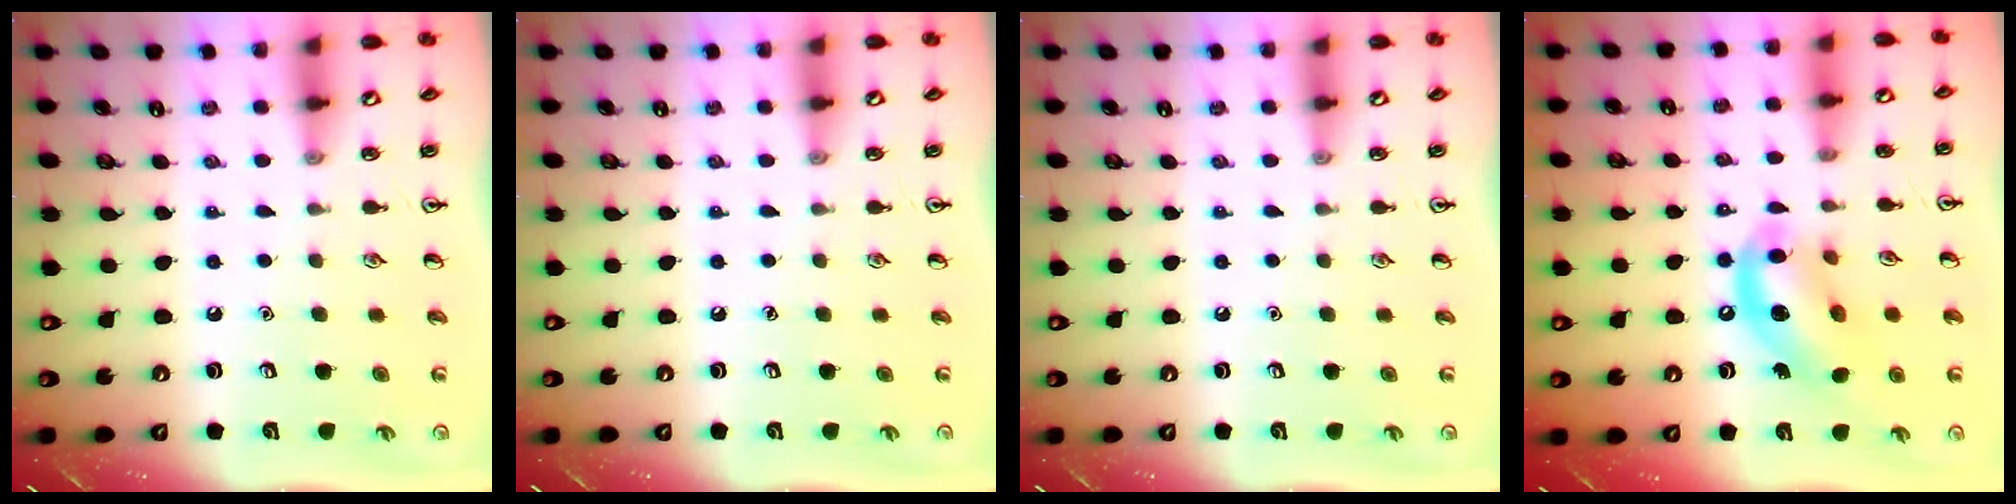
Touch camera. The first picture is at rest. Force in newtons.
{"total": 0.0}
{"total": 0.0}
{"total": 12.2, "press": 11.5, "slide": 4.1}